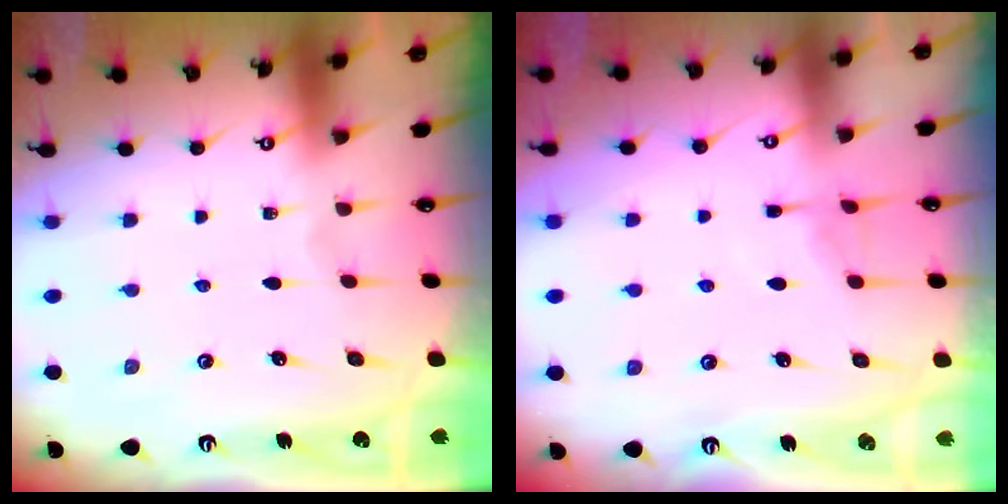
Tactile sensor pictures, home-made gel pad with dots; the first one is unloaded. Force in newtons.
{"total": 4.6, "press": 4.5, "slide": 0.4}